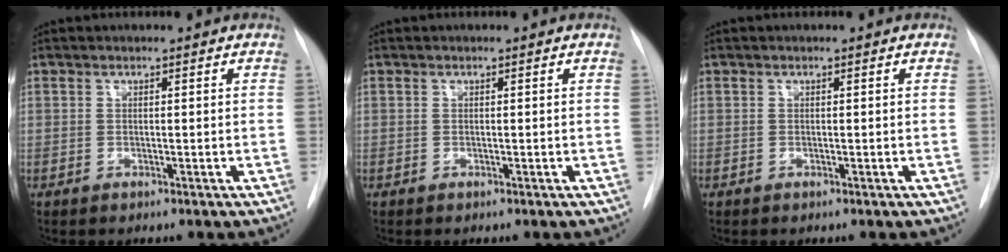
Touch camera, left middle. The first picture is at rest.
{"total": 0.0}
{"total": 0.0}